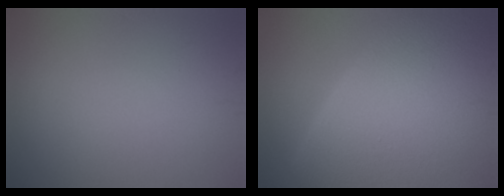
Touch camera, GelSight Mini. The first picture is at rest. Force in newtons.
{"total": 18.1, "press": 18.0, "slide": 1.1}